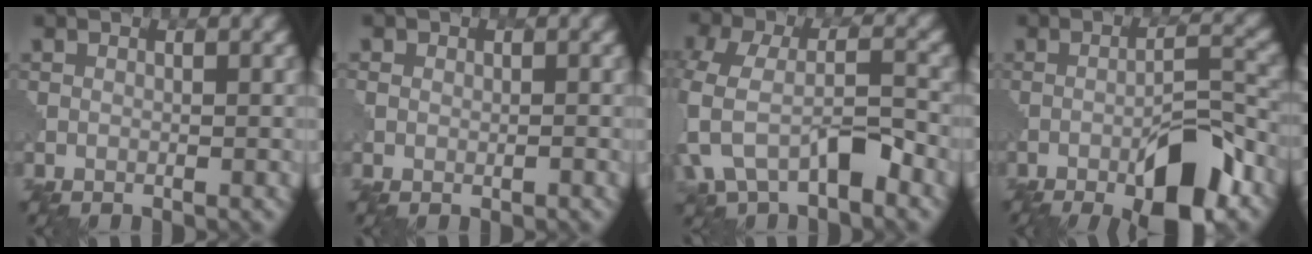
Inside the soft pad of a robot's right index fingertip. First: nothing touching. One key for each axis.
{"total": 1.6, "fx": 0.4, "fy": 1.5, "fz": 0.7, "tx": -0.007, "ty": 0.002, "tz": 0.001}
{"total": 7.4, "fx": -3.2, "fy": 3.7, "fz": 5.5, "tx": -0.127, "ty": -0.003, "tz": -0.066}
{"total": 8.8, "fx": -4.7, "fy": 2.2, "fz": 7.1, "tx": -0.104, "ty": 0.006, "tz": -0.071}